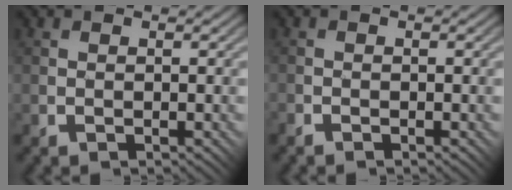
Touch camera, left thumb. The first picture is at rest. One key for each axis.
{"total": 1.3, "fx": -1.2, "fy": 0.5, "fz": 0.3, "tx": -0.007, "ty": 0.000, "tz": -0.024}